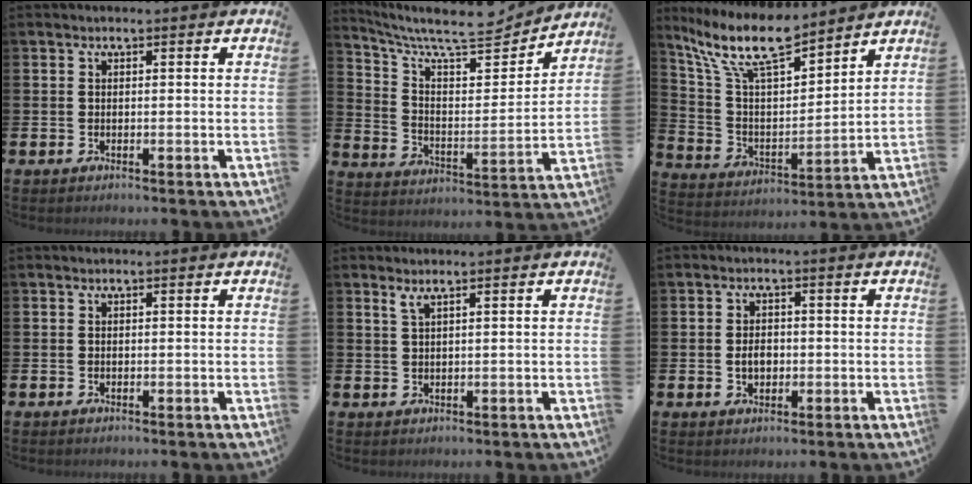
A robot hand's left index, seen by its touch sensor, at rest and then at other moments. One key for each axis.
{"total": 9.5, "fx": 8.3, "fy": 2.3, "fz": 3.9, "tx": -0.099, "ty": -0.065, "tz": 0.139}
{"total": 11.7, "fx": 9.8, "fy": 2.5, "fz": 5.9, "tx": -0.153, "ty": -0.046, "tz": 0.174}
{"total": 0.0}
{"total": 1.3, "fx": 1.1, "fy": 0.0, "fz": 0.8, "tx": -0.022, "ty": 0.003, "tz": 0.022}
{"total": 2.6, "fx": -0.2, "fy": 1.9, "fz": 1.8, "tx": -0.015, "ty": -0.002, "tz": -0.011}